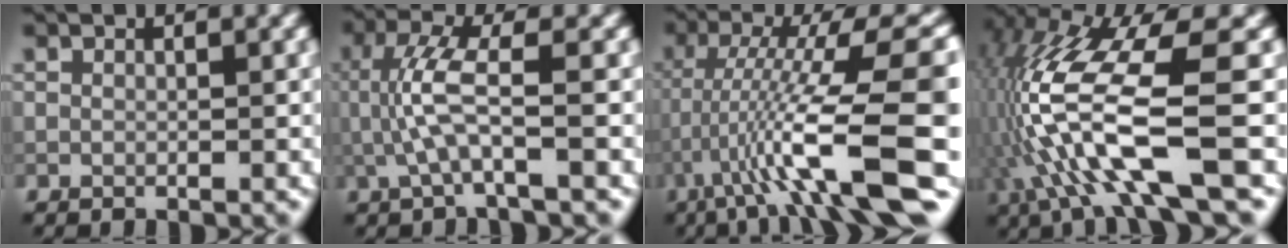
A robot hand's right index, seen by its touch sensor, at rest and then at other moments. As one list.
[{"total": 4.0, "force": [-0.6, 0.6, 3.9], "torque": [-0.089, 0.007, -0.015]}, {"total": 13.2, "force": [-4.2, 1.9, 12.3], "torque": [-0.202, 0.024, -0.056]}, {"total": 12.6, "force": [-2.7, 3.2, 11.9], "torque": [-0.251, 0.003, -0.044]}]